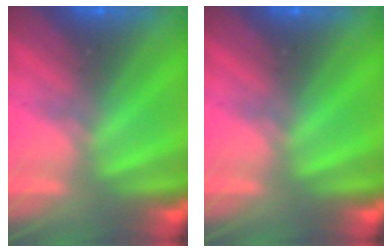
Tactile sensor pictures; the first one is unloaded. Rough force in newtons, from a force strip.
{"total": 0.0}